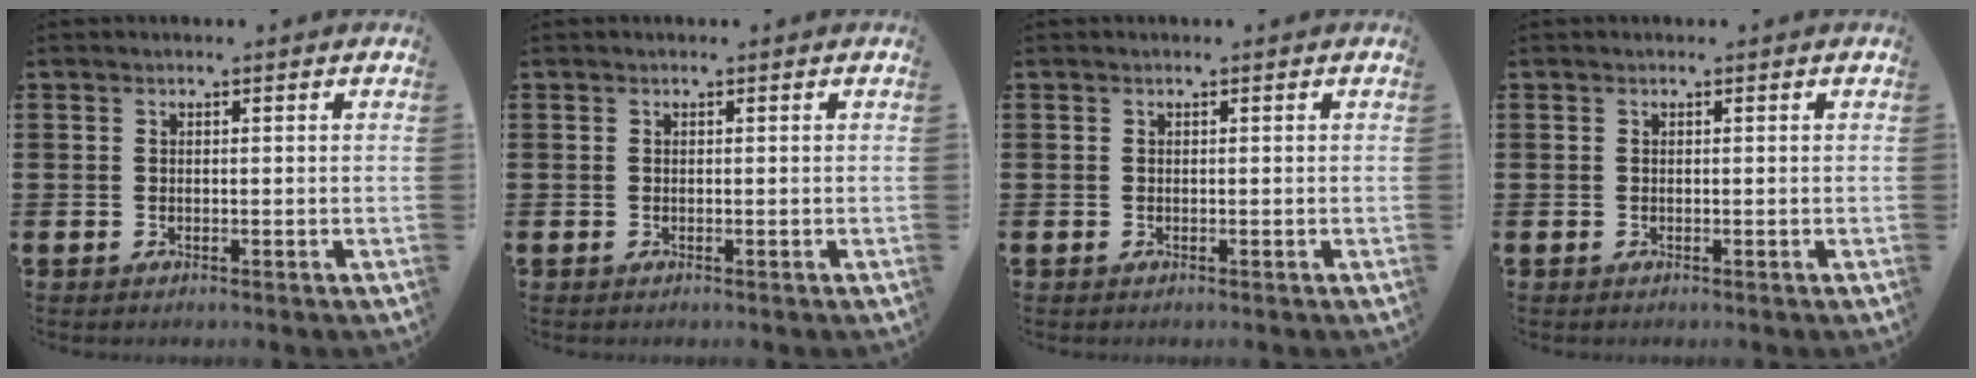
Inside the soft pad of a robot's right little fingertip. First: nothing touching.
{"total": 0.0}
{"total": 0.0}
{"total": 0.0}